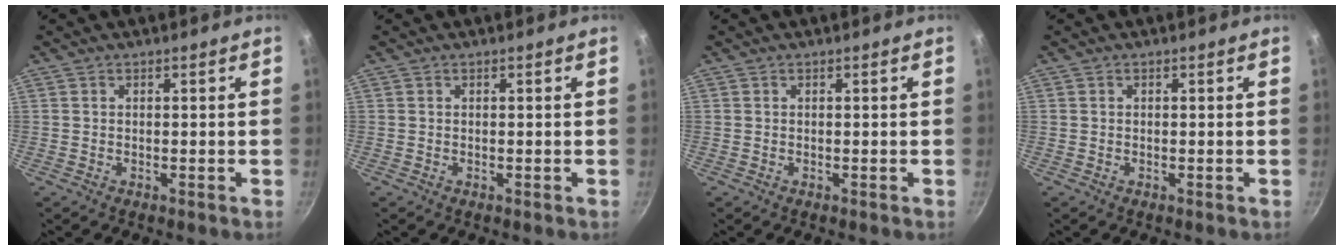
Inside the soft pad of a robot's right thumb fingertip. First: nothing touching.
{"total": 0.0}
{"total": 0.0}
{"total": 0.0}